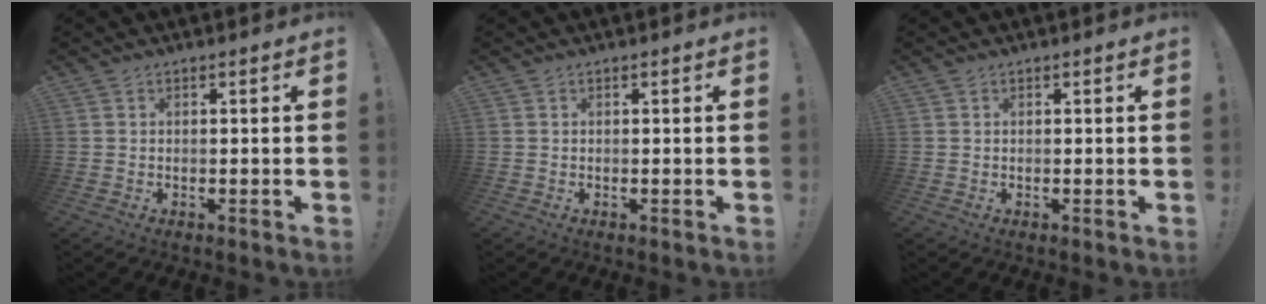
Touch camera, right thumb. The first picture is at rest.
{"total": 0.0}
{"total": 0.0}